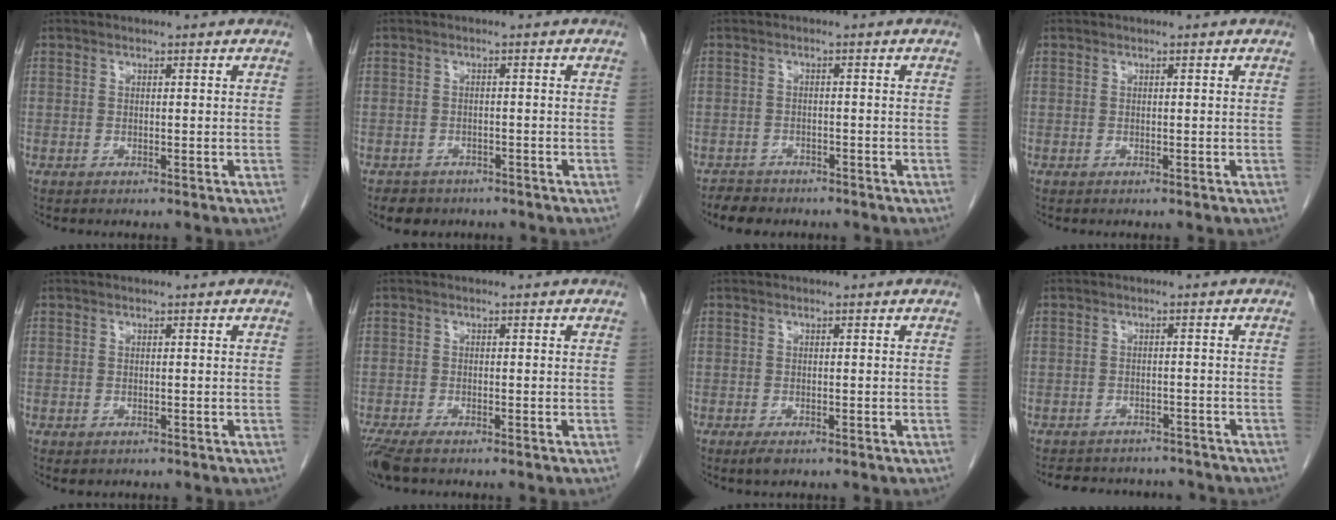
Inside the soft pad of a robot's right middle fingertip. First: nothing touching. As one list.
[{"total": 3.5, "force": [-2.7, 2.2, 0.5], "torque": [-0.016, 0.004, -0.036]}, {"total": 3.6, "force": [-3.1, 1.7, 0.6], "torque": [-0.016, 0.000, -0.047]}, {"total": 0.0}, {"total": 0.5, "force": [-0.2, 0.5, 0.2], "torque": [-0.008, 0.002, 0.002]}, {"total": 4.0, "force": [-3.1, 1.0, 2.3], "torque": [-0.048, -0.013, -0.054]}, {"total": 1.5, "force": [-0.9, 0.6, 1.1], "torque": [-0.020, -0.003, -0.011]}, {"total": 9.4, "force": [-8.7, 3.2, 1.9], "torque": [-0.035, 0.011, -0.103]}]